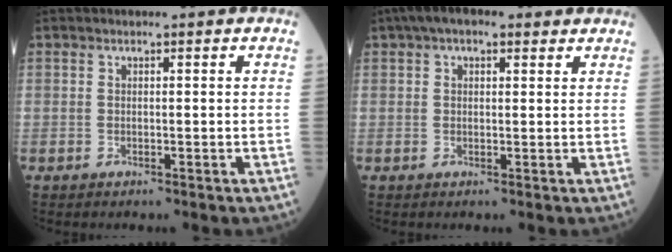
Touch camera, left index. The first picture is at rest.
{"total": 5.9, "force": [3.8, 2.7, 3.7], "torque": [-0.061, 0.039, 0.055]}